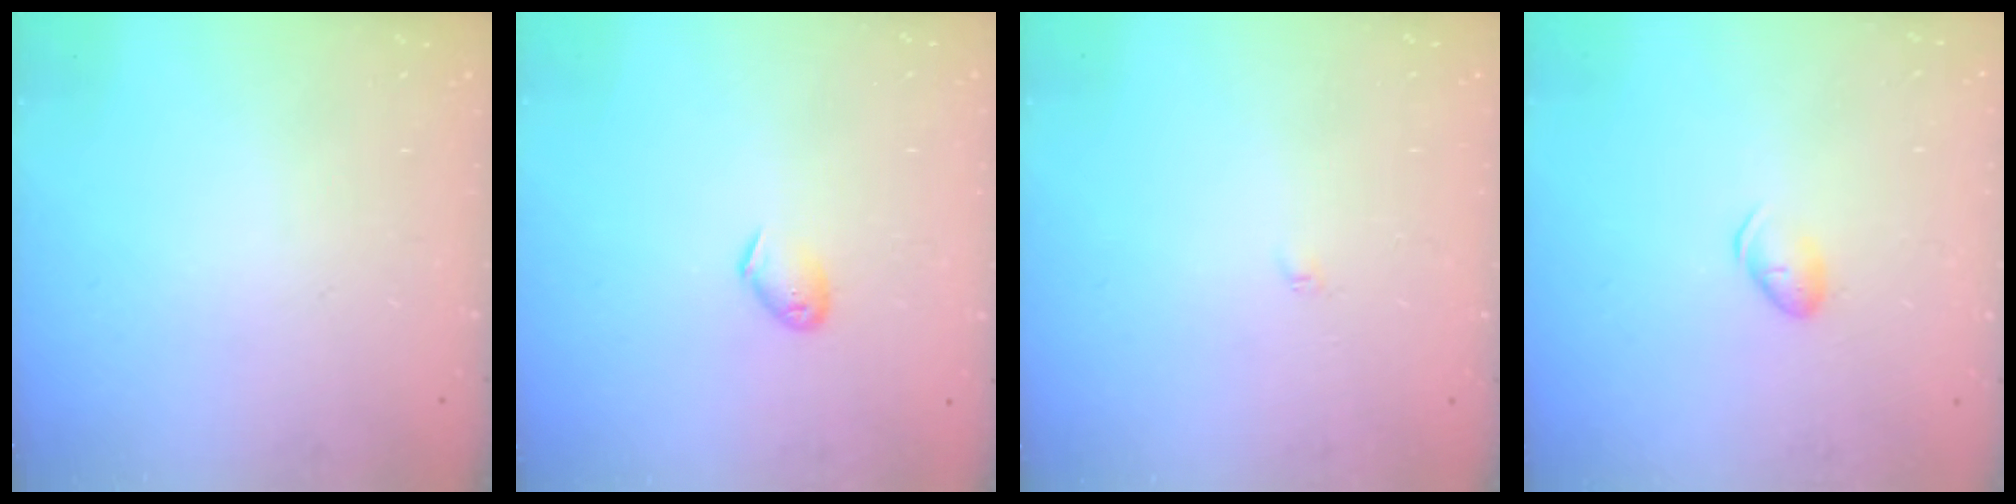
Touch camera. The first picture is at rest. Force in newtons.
{"total": 5.0, "press": 4.9, "slide": 0.9}
{"total": 1.9, "press": 1.9, "slide": 0.3}
{"total": 6.2, "press": 6.2, "slide": 0.9}